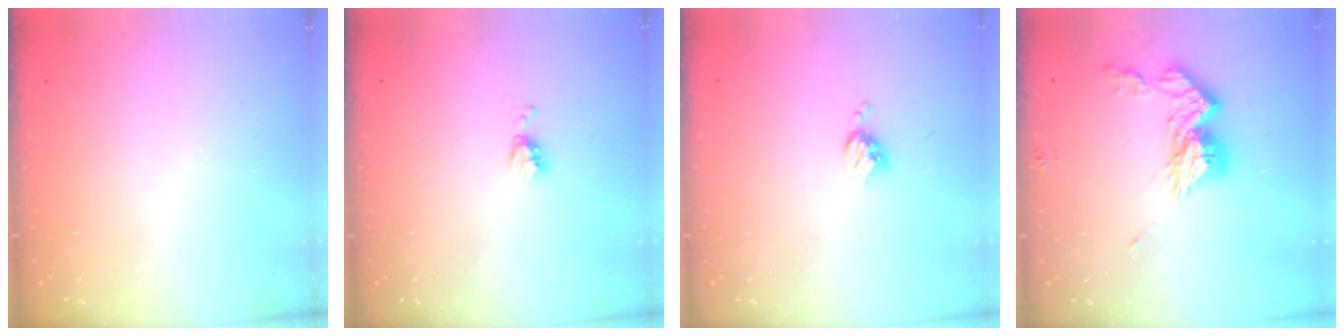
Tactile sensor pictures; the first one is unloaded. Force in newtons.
{"total": 3.8, "press": 3.8, "slide": 0.6}
{"total": 3.6, "press": 3.6, "slide": 0.4}
{"total": 12.3, "press": 12.2, "slide": 1.0}